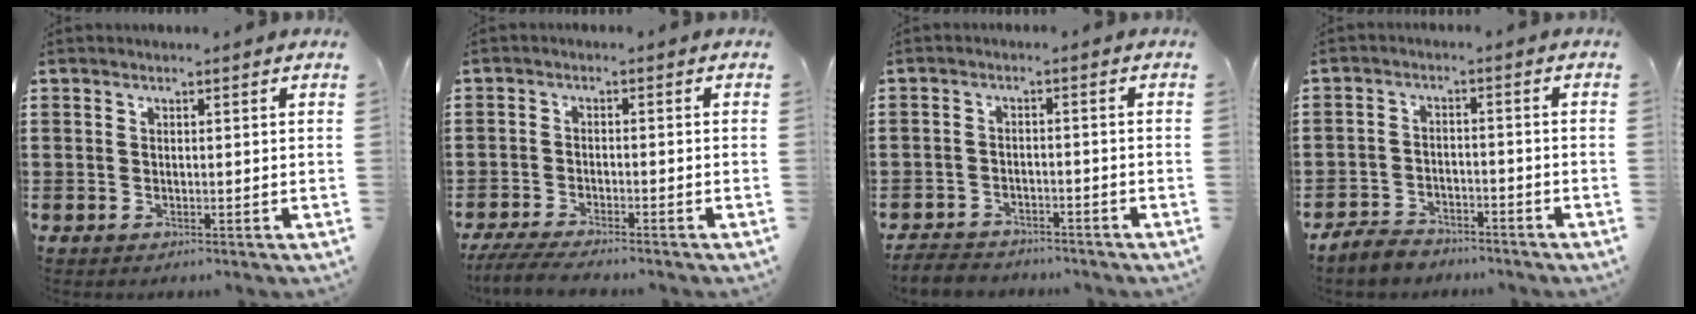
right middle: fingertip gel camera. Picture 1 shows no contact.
{"total": 3.8, "force": [-3.5, 0.3, 1.3], "torque": [-0.036, -0.010, -0.073]}
{"total": 3.0, "force": [-2.9, 0.7, -0.1], "torque": [-0.004, -0.001, -0.063]}
{"total": 3.6, "force": [-3.4, 1.1, 0.3], "torque": [-0.017, 0.004, -0.073]}